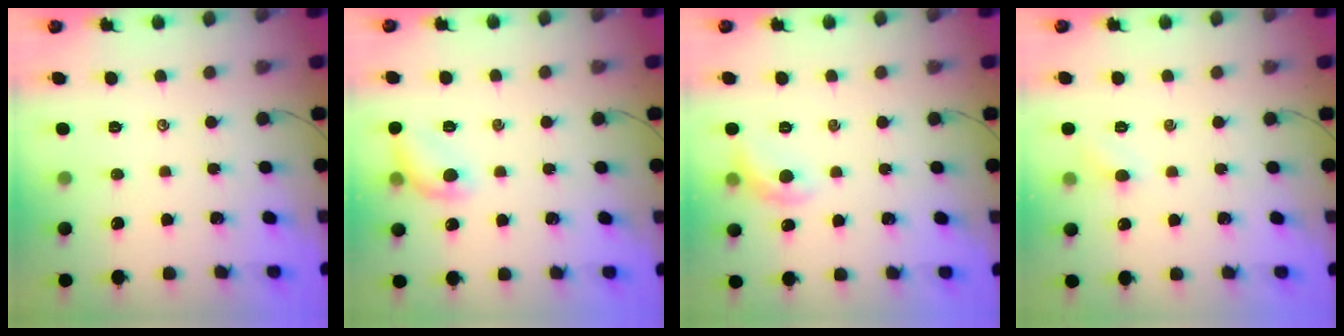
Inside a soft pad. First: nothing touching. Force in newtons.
{"total": 8.6, "press": 8.6, "slide": 0.2}
{"total": 7.0, "press": 6.9, "slide": 0.7}
{"total": 4.4, "press": 4.2, "slide": 1.4}